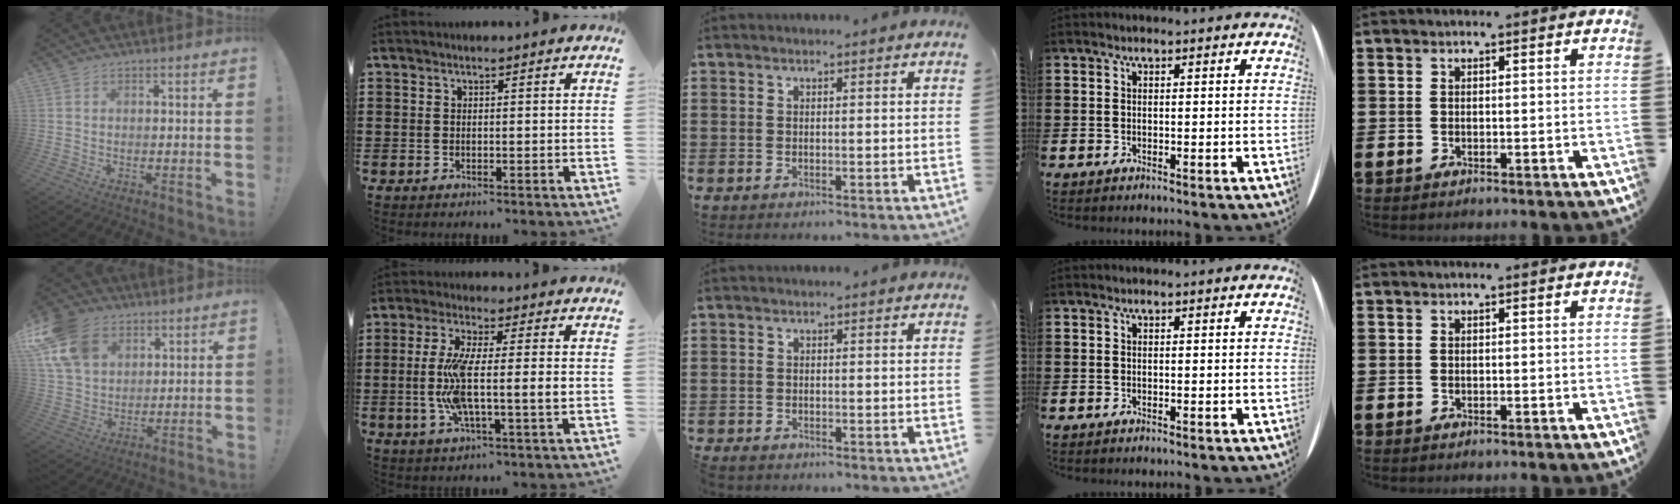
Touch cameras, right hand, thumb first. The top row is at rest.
{"thumb": {"total": 16.1, "force": [7.7, 11.6, 8.0], "torque": [-0.153, -0.033, 0.152]}, "index": {"total": 9.1, "force": [-0.8, 1.7, 8.9], "torque": [-0.182, -0.011, -0.023]}, "middle": {"total": 0.8, "force": [-0.8, 0.3, 0.1], "torque": [-0.002, 0.000, -0.017]}}